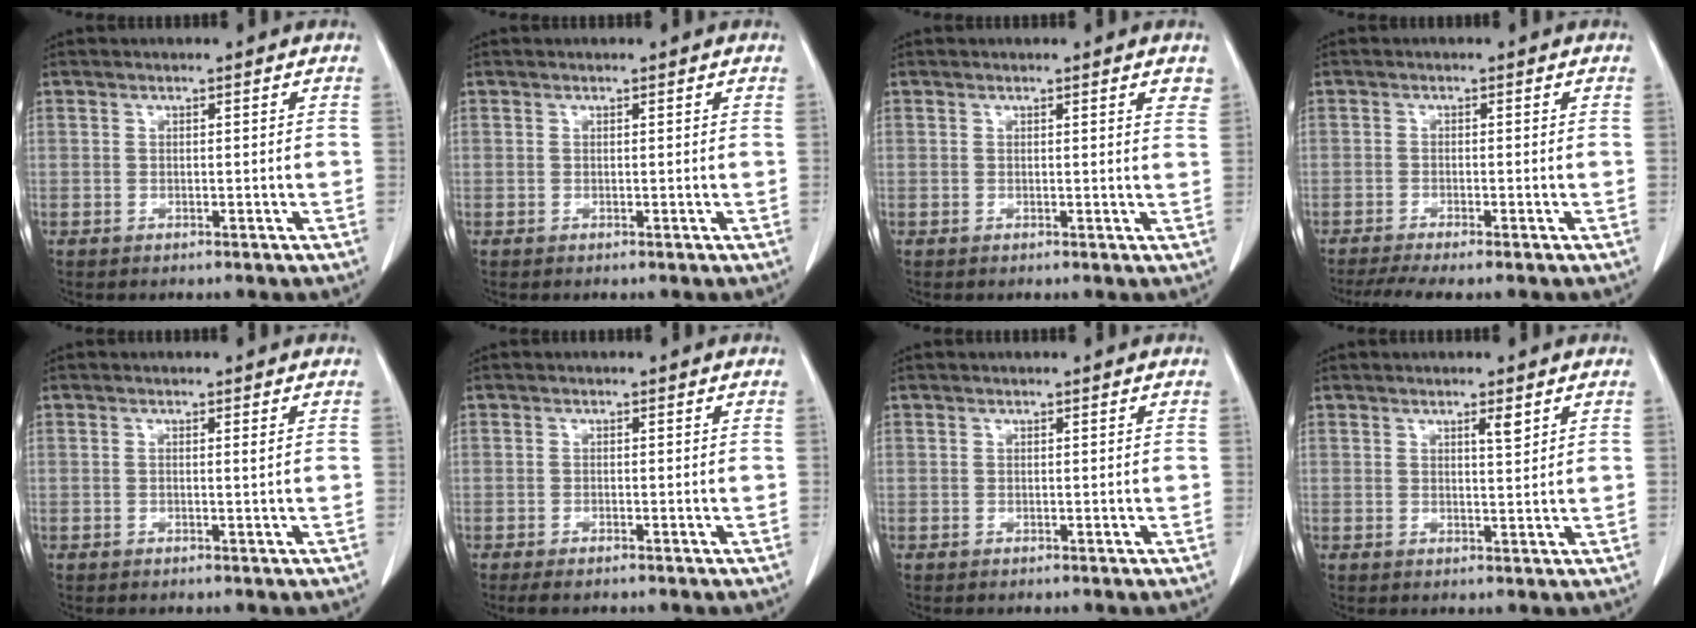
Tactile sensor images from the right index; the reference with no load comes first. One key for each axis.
{"total": 0.0}
{"total": 2.1, "fx": 1.5, "fy": 0.3, "fz": 1.3, "tx": -0.012, "ty": -0.006, "tz": 0.009}
{"total": 4.2, "fx": -3.3, "fy": 0.1, "fz": 2.7, "tx": -0.044, "ty": -0.007, "tz": -0.057}
{"total": 0.6, "fx": 0.1, "fy": -0.2, "fz": 0.6, "tx": -0.010, "ty": -0.001, "tz": 0.001}
{"total": 1.7, "fx": -1.4, "fy": 0.4, "fz": 1.0, "tx": -0.014, "ty": -0.002, "tz": -0.019}
{"total": 0.0}
{"total": 2.1, "fx": 1.2, "fy": 0.2, "fz": 1.6, "tx": -0.029, "ty": -0.004, "tz": 0.019}